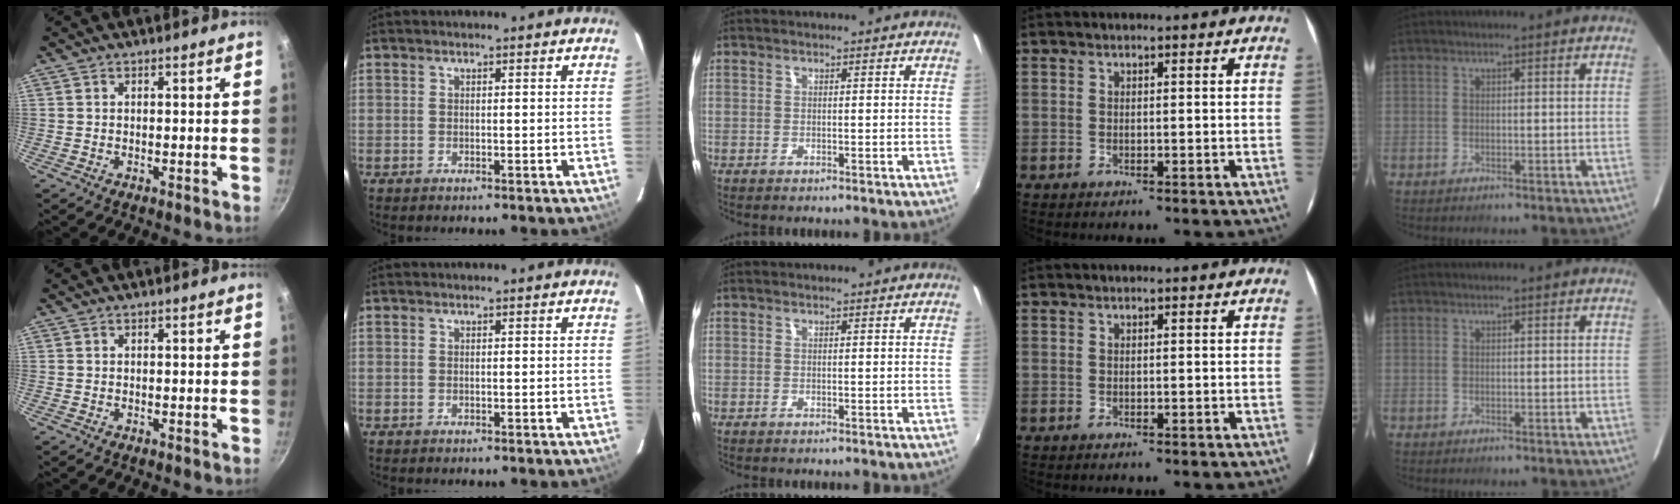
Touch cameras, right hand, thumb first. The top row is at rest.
{}